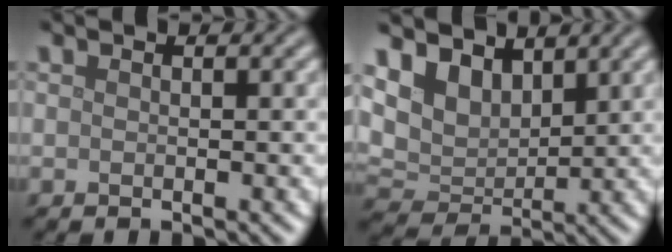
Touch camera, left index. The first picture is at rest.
{"total": 5.3, "force": [3.1, 3.6, 2.3], "torque": [-0.061, -0.005, 0.047]}